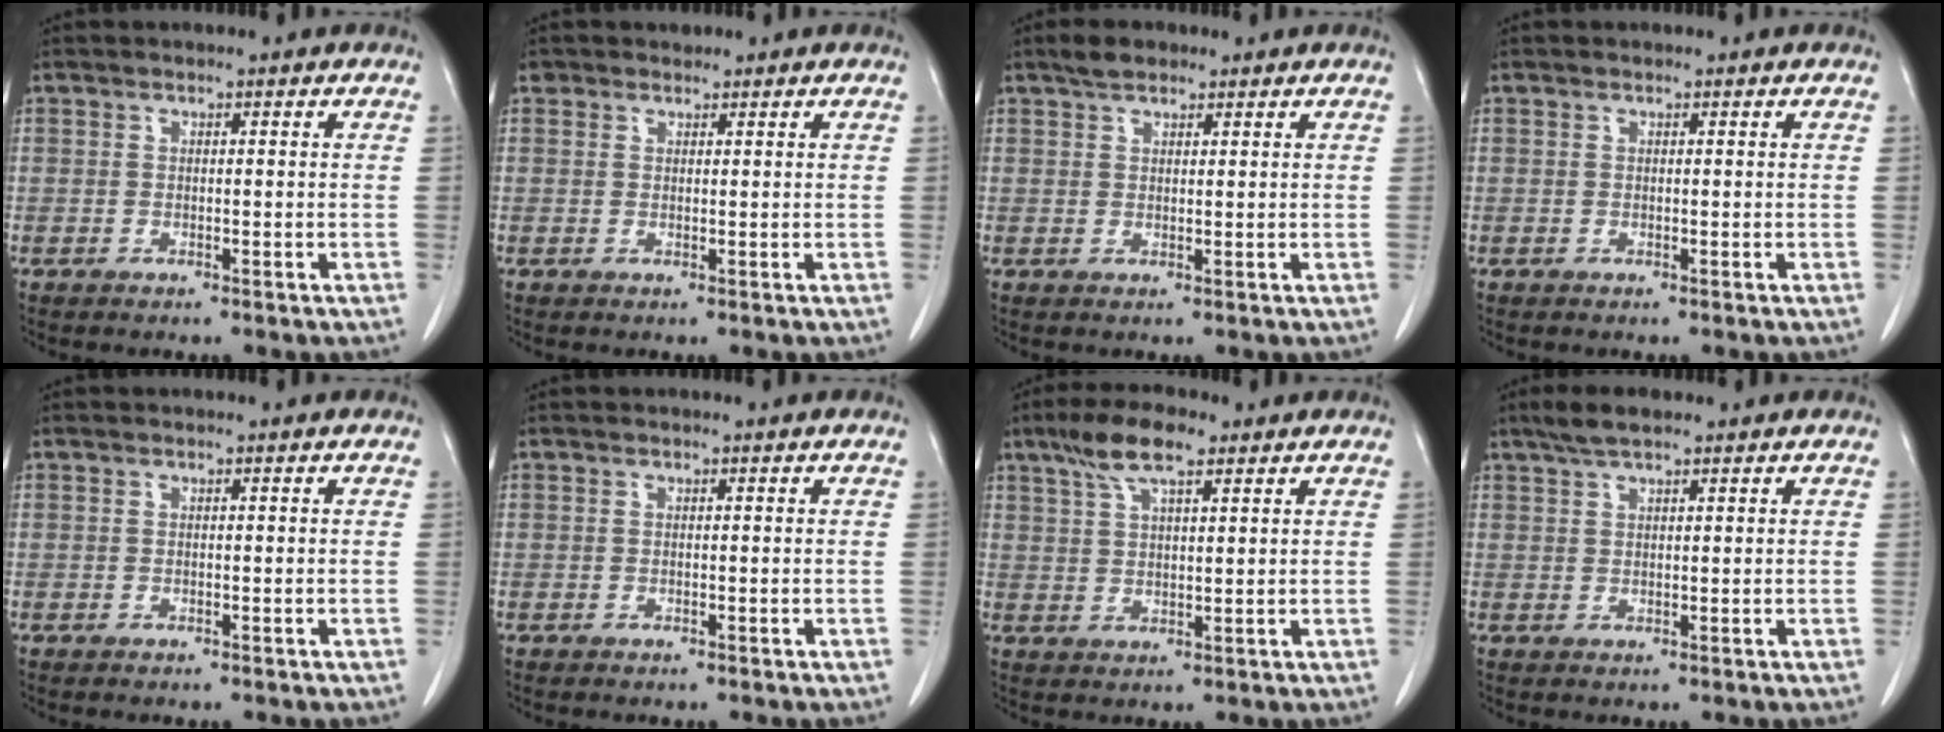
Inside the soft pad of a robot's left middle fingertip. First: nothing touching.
{"total": 1.1, "force": [0.9, 0.7, -0.1], "torque": [0.003, 0.004, 0.011]}
{"total": 2.8, "force": [2.2, 1.2, 1.3], "torque": [-0.028, 0.007, 0.036]}
{"total": 0.0}
{"total": 0.0}
{"total": 0.0}
{"total": 7.3, "force": [4.8, 1.8, 5.3], "torque": [-0.111, 0.016, 0.088]}
{"total": 3.6, "force": [2.7, 0.7, 2.3], "torque": [-0.053, 0.010, 0.055]}